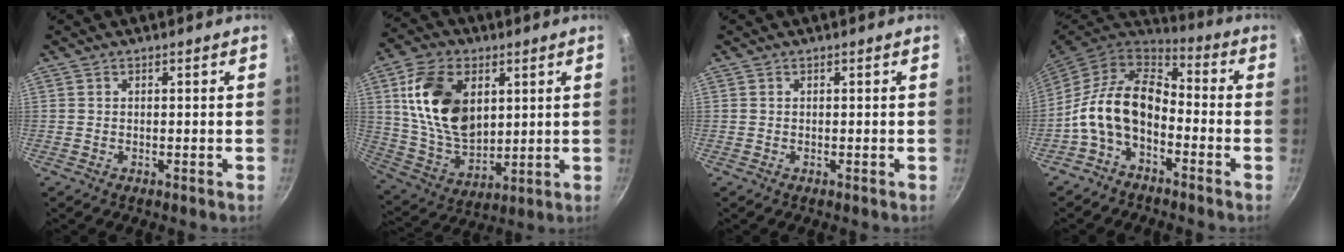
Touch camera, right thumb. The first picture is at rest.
{"total": 18.5, "force": [5.0, 11.9, 13.3], "torque": [-0.215, -0.017, 0.103]}
{"total": 0.0}
{"total": 13.6, "force": [-3.4, 8.5, 10.1], "torque": [-0.172, 0.048, -0.080]}